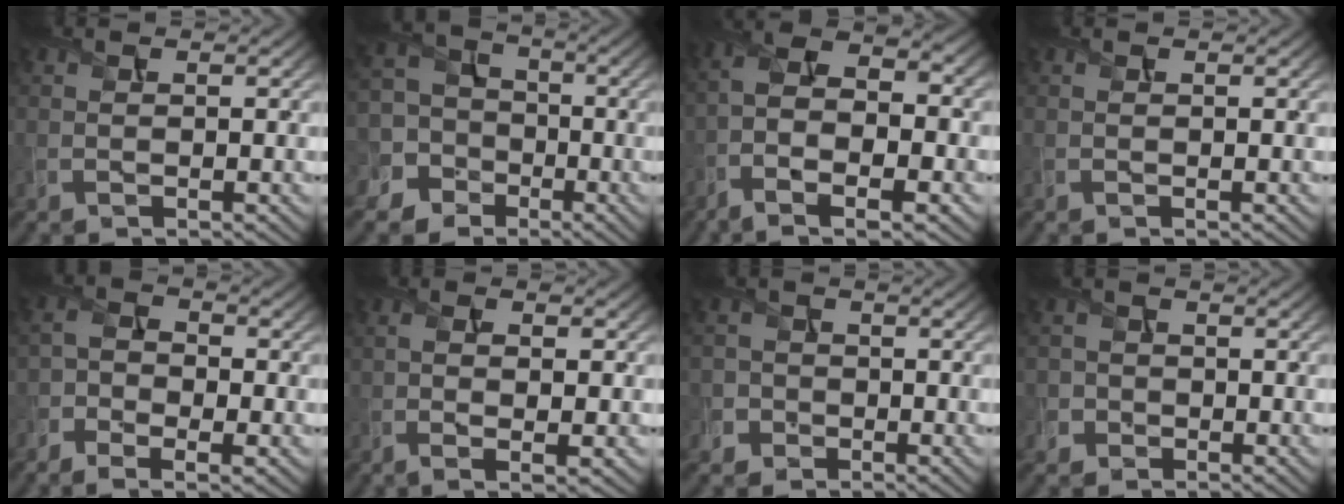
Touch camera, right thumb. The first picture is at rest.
{"total": 9.9, "force": [-3.1, 8.8, 3.2], "torque": [-0.113, -0.004, -0.088]}
{"total": 10.5, "force": [-4.6, 4.3, 8.3], "torque": [-0.181, -0.012, -0.084]}
{"total": 0.0}
{"total": 5.0, "force": [-2.6, 2.9, 3.1], "torque": [-0.059, -0.011, -0.050]}
{"total": 4.1, "force": [-0.6, 1.6, 3.7], "torque": [-0.064, -0.004, -0.009]}
{"total": 3.6, "force": [-1.4, 3.3, 0.4], "torque": [-0.006, 0.006, -0.046]}
{"total": 2.8, "force": [-1.0, 2.6, 0.3], "torque": [-0.003, 0.005, -0.032]}